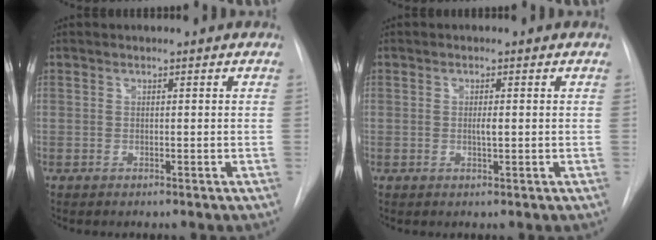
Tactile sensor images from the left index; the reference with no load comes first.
{"total": 1.3, "force": [0.0, 0.2, 1.3], "torque": [-0.023, 0.000, -0.001]}